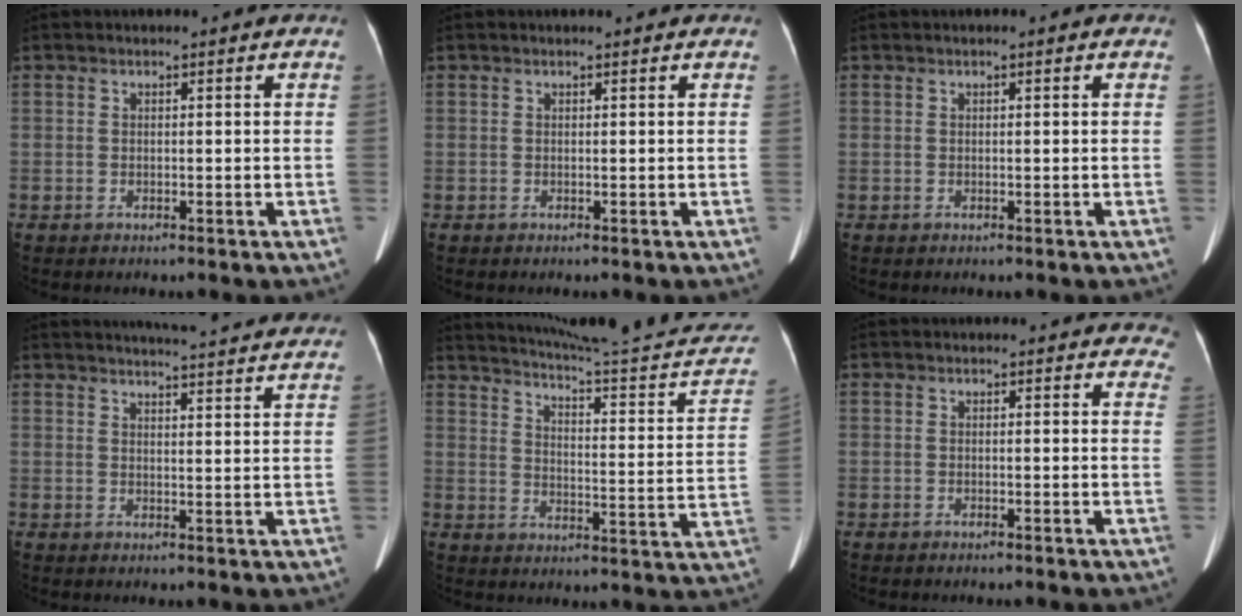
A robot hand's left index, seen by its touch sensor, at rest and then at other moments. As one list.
[{"total": 0.9, "force": [0.8, 0.1, 0.2], "torque": [-0.006, 0.009, 0.007]}, {"total": 0.6, "force": [0.3, 0.2, 0.5], "torque": [-0.010, 0.005, 0.002]}, {"total": 19.4, "force": [18.4, 1.1, 6.2], "torque": [-0.079, -0.019, 0.215]}, {"total": 25.9, "force": [24.4, 0.5, 8.8], "torque": [-0.120, -0.090, 0.303]}, {"total": 3.7, "force": [3.3, 1.6, 0.6], "torque": [0.021, -0.008, 0.007]}]